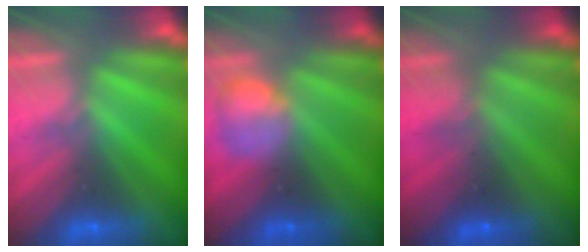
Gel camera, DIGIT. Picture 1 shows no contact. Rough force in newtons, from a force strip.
{"total": 2.3}
{"total": 2.9}